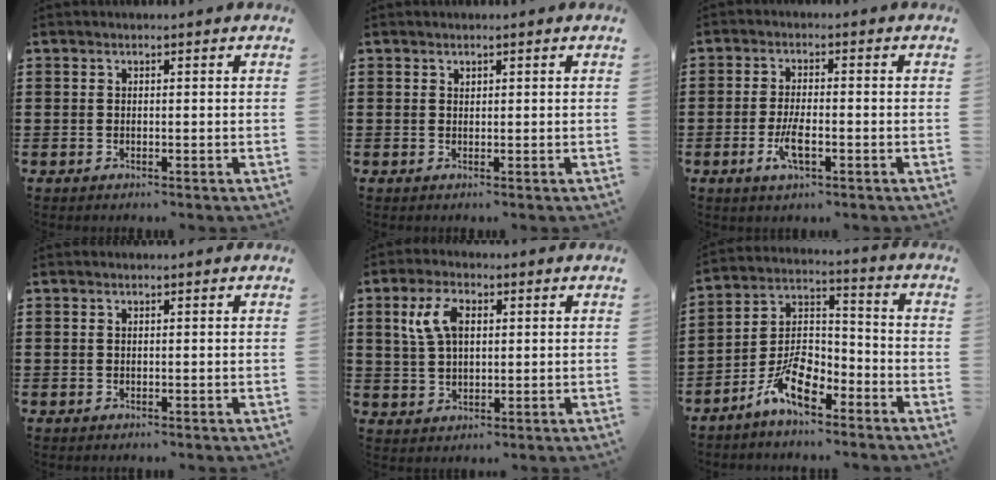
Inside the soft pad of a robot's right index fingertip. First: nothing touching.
{"total": 0.5, "force": [0.5, 0.1, 0.1], "torque": [-0.001, 0.001, 0.011]}
{"total": 4.5, "force": [-1.7, 1.4, 3.9], "torque": [-0.085, -0.003, -0.035]}
{"total": 0.0}
{"total": 6.4, "force": [1.9, 3.5, 5.0], "torque": [-0.117, 0.012, 0.029]}
{"total": 9.6, "force": [-6.4, 4.3, 5.8], "torque": [-0.123, 0.014, -0.121]}